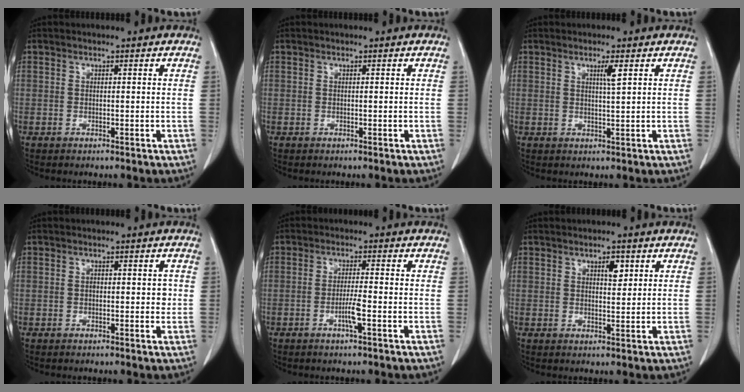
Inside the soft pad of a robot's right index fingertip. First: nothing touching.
{"total": 0.0}
{"total": 2.2, "force": [1.1, -0.2, 2.0], "torque": [-0.036, -0.003, 0.018]}
{"total": 2.1, "force": [0.0, 1.2, 1.8], "torque": [-0.023, 0.003, -0.001]}
{"total": 3.3, "force": [-1.3, -0.2, 3.0], "torque": [-0.057, -0.004, -0.027]}
{"total": 2.7, "force": [1.3, 1.1, 2.1], "torque": [-0.032, -0.002, 0.020]}